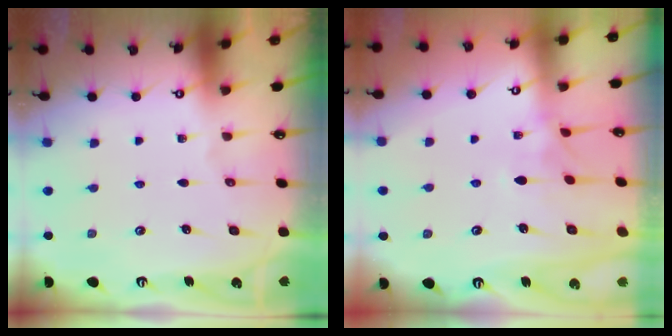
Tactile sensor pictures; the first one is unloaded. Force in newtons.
{"total": 2.8, "press": 2.7, "slide": 0.8}